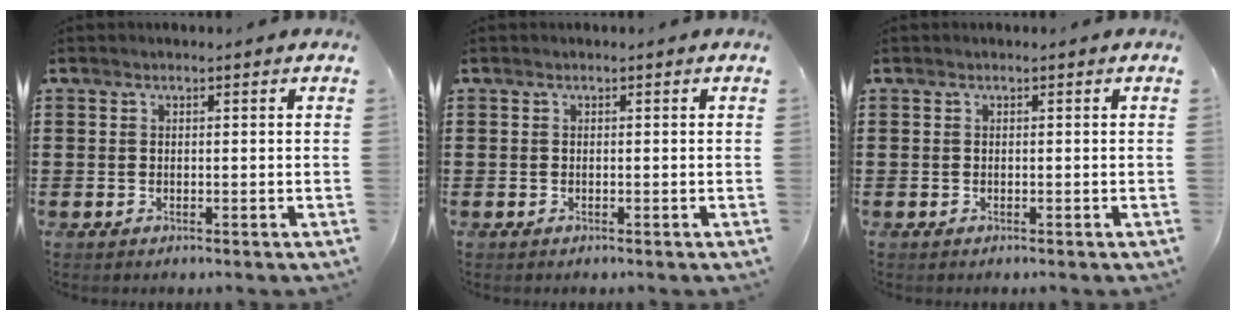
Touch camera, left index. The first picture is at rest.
{"total": 0.0}
{"total": 0.0}